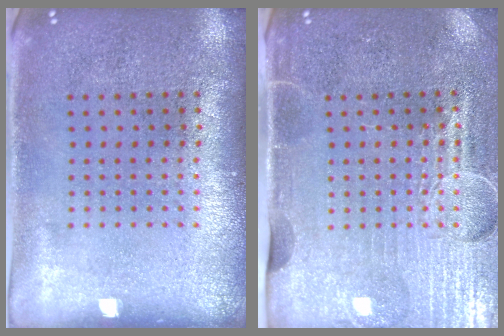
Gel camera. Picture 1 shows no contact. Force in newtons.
{"total": 4.3, "press": 3.8, "slide": 2.0}